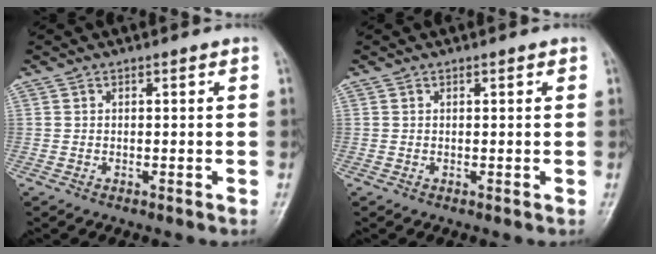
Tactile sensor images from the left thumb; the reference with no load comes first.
{"total": 0.8, "force": [0.5, 0.4, 0.6], "torque": [-0.005, -0.001, 0.005]}